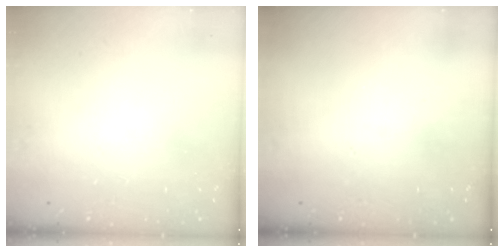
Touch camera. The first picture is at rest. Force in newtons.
{"total": 0.0}